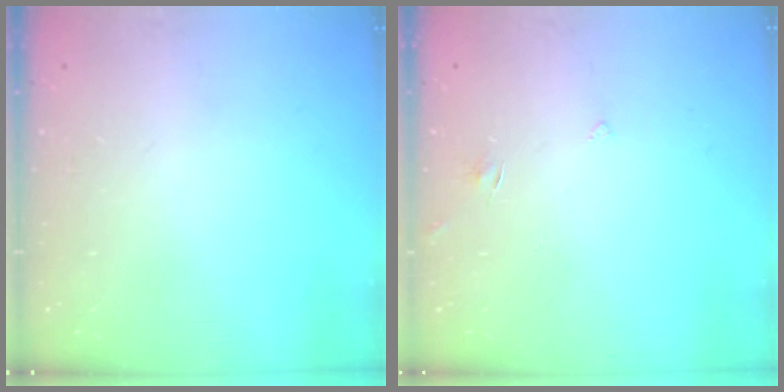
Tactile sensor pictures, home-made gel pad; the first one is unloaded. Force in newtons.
{"total": 2.5, "press": 2.5, "slide": 0.3}